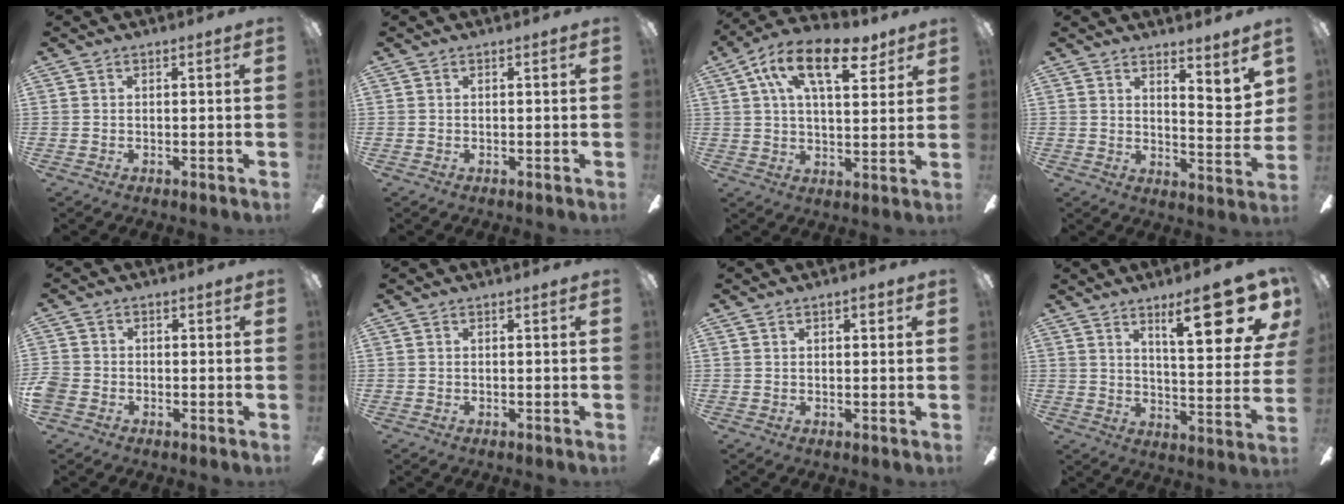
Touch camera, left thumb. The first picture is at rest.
{"total": 0.0}
{"total": 15.9, "force": [8.0, 7.7, 11.5], "torque": [-0.184, -0.013, 0.134]}
{"total": 7.1, "force": [5.0, 2.1, 4.6], "torque": [-0.053, -0.047, 0.082]}
{"total": 3.3, "force": [-1.6, 2.5, 1.3], "torque": [-0.026, 0.010, -0.030]}
{"total": 0.0}
{"total": 1.8, "force": [0.8, 1.0, 1.3], "torque": [-0.011, -0.001, 0.011]}
{"total": 19.1, "force": [10.3, 5.5, 15.1], "torque": [-0.205, -0.056, 0.150]}